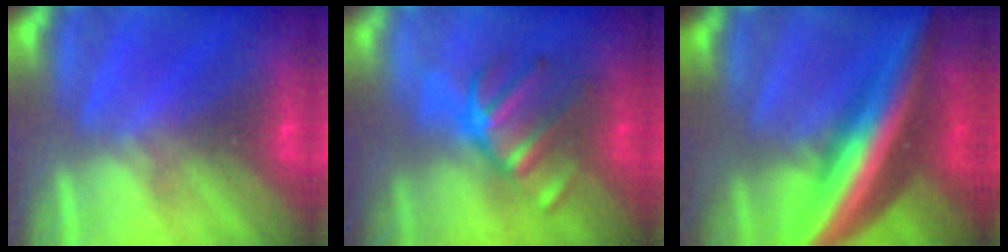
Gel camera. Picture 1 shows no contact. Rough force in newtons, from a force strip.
{"total": 2.8}
{"total": 5.8}